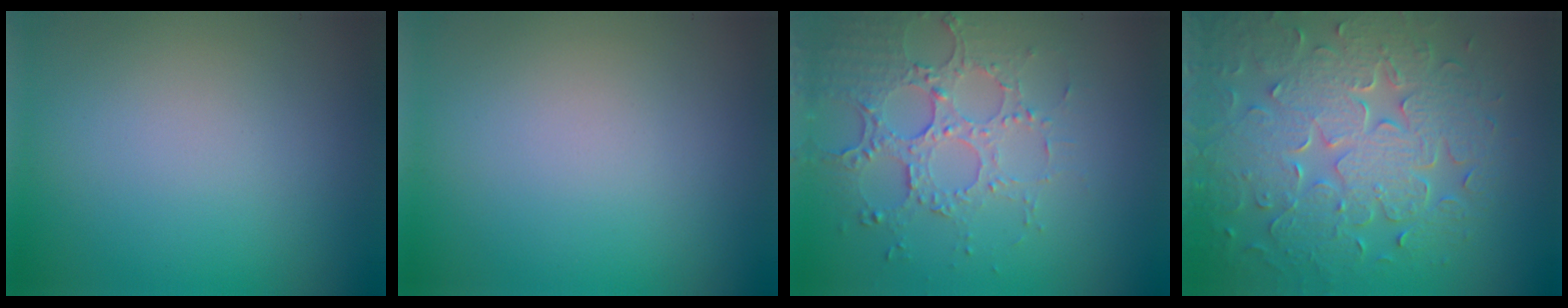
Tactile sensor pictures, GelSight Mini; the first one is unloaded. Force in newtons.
{"total": 0.0}
{"total": 5.0, "press": 3.8, "slide": 3.3}
{"total": 9.0, "press": 6.5, "slide": 6.3}